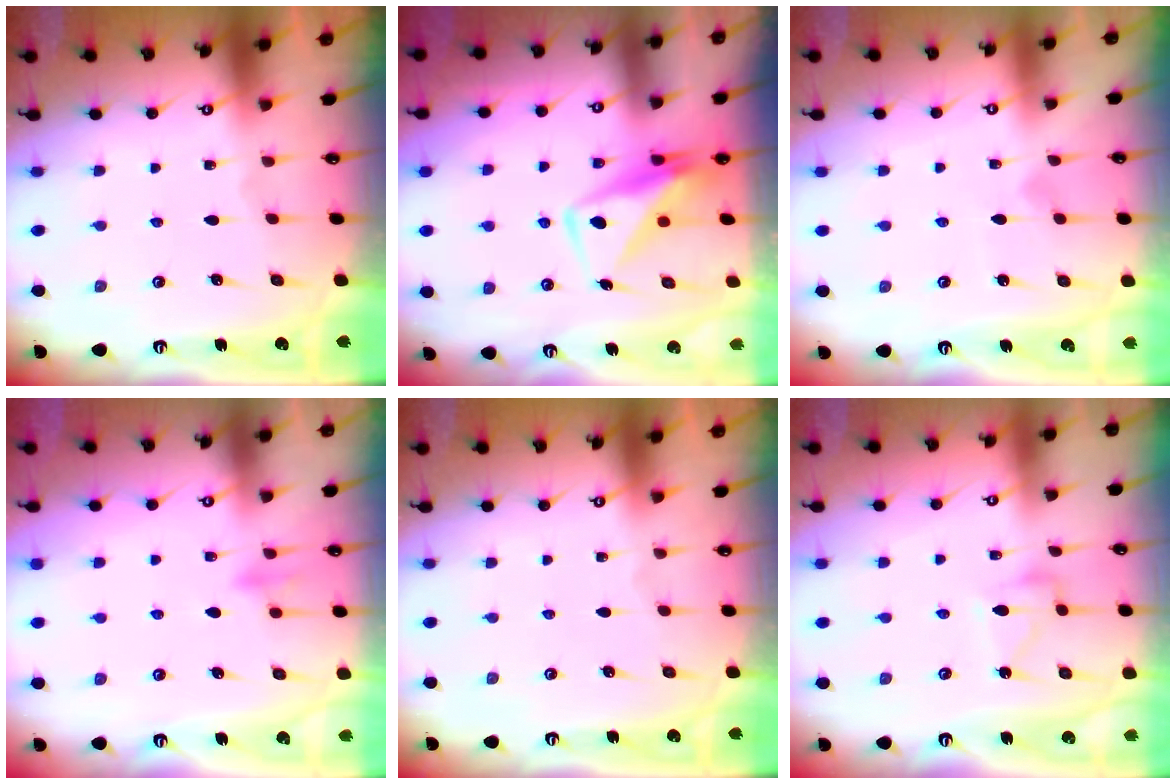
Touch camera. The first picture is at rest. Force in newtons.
{"total": 10.6, "press": 10.6, "slide": 0.8}
{"total": 5.9, "press": 5.9, "slide": 0.4}
{"total": 8.6, "press": 8.5, "slide": 1.6}
{"total": 0.0}
{"total": 6.5, "press": 6.5, "slide": 0.1}